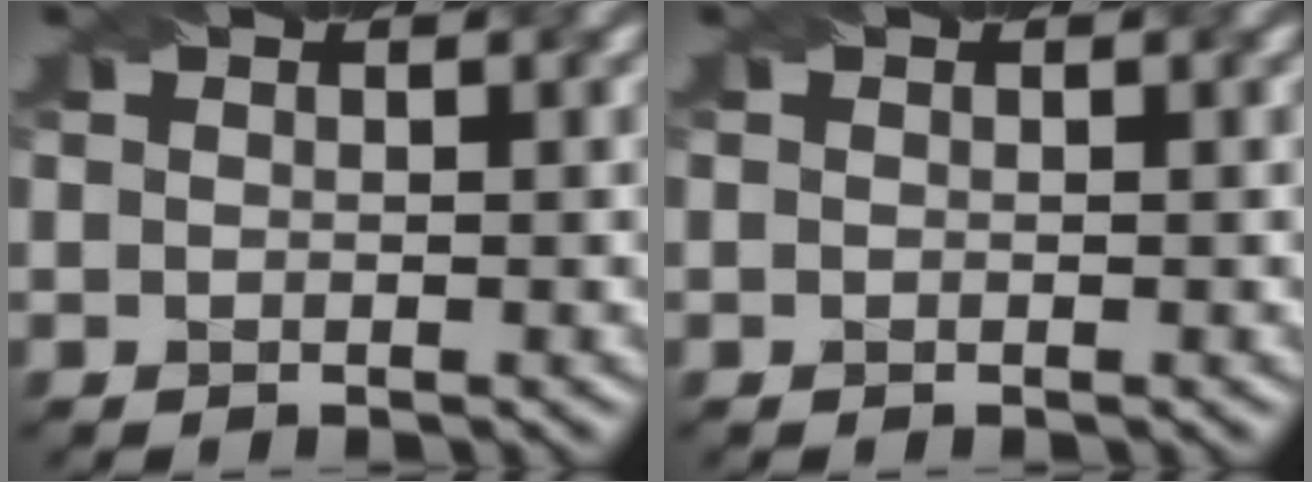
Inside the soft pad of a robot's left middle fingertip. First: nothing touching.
{"total": 0.0}